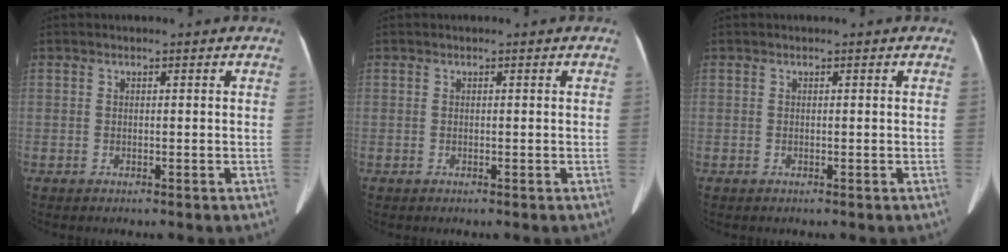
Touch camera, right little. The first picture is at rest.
{"total": 0.0}
{"total": 0.0}